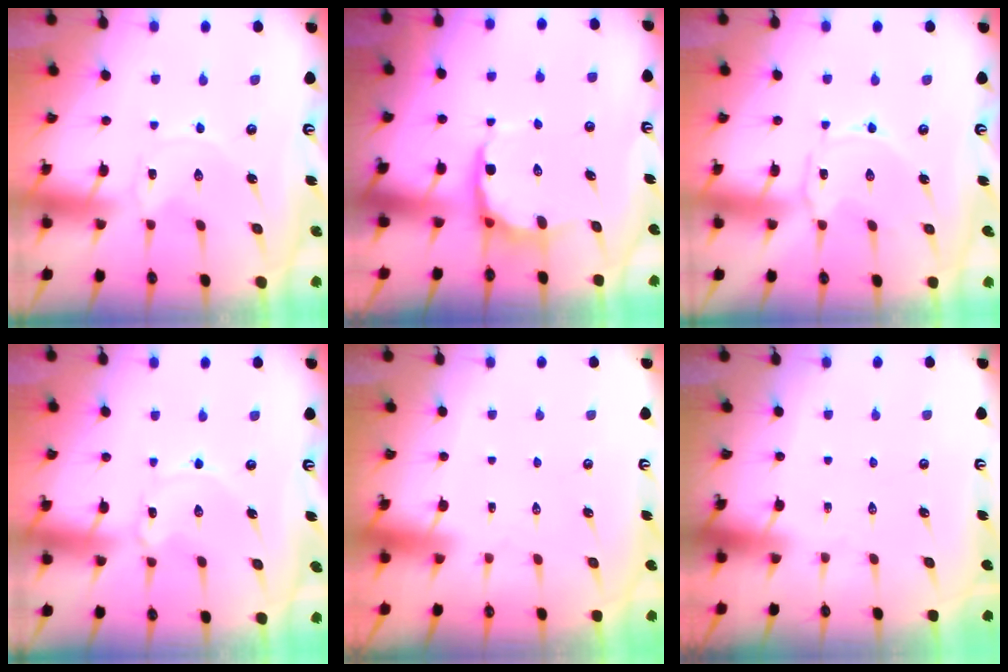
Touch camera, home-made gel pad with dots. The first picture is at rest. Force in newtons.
{"total": 6.8, "press": 6.5, "slide": 2.2}
{"total": 1.2, "press": 1.1, "slide": 0.4}
{"total": 1.6, "press": 1.5, "slide": 0.1}
{"total": 1.6, "press": 1.6, "slide": 0.1}
{"total": 0.0}